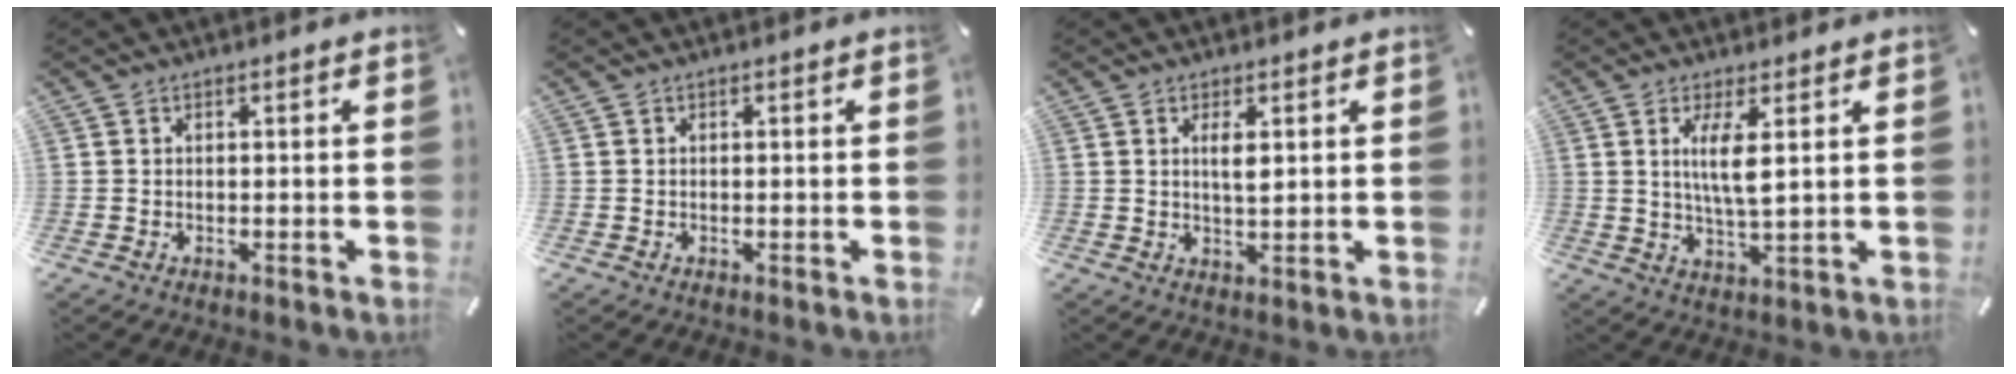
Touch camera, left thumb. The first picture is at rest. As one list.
[{"total": 0.0}, {"total": 3.3, "force": [1.1, 1.0, 3.0], "torque": [-0.054, 0.000, 0.014]}, {"total": 7.0, "force": [1.9, 1.4, 6.6], "torque": [-0.139, -0.010, 0.023]}]